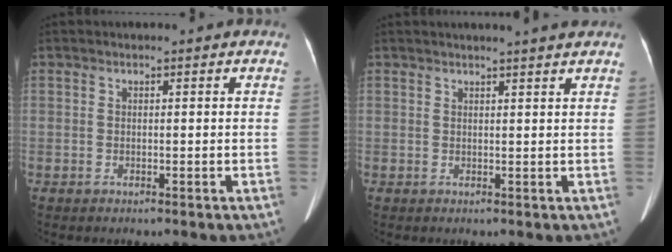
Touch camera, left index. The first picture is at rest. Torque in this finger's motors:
{"motor_torque": [-0.13, -0.34, 0.12, 0.04]}